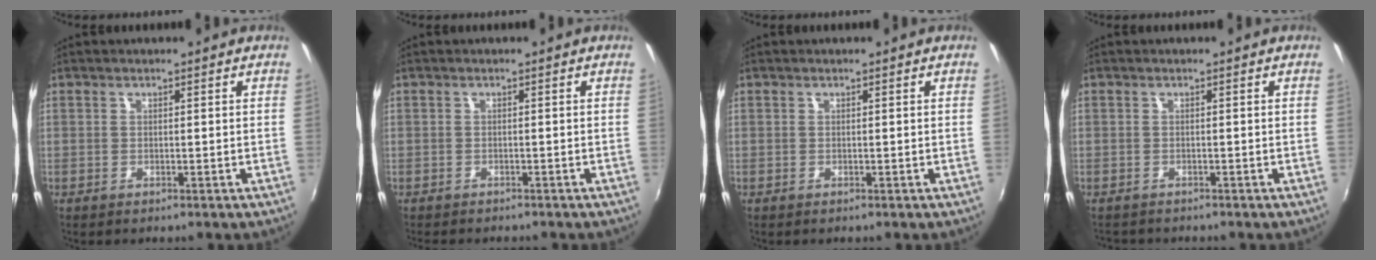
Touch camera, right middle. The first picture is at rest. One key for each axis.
{"total": 1.9, "fx": -1.7, "fy": 0.9, "fz": 0.3, "tx": -0.014, "ty": -0.002, "tz": -0.029}
{"total": 0.0}
{"total": 1.8, "fx": -1.8, "fy": 0.5, "fz": 0.3, "tx": -0.009, "ty": -0.008, "tz": -0.027}